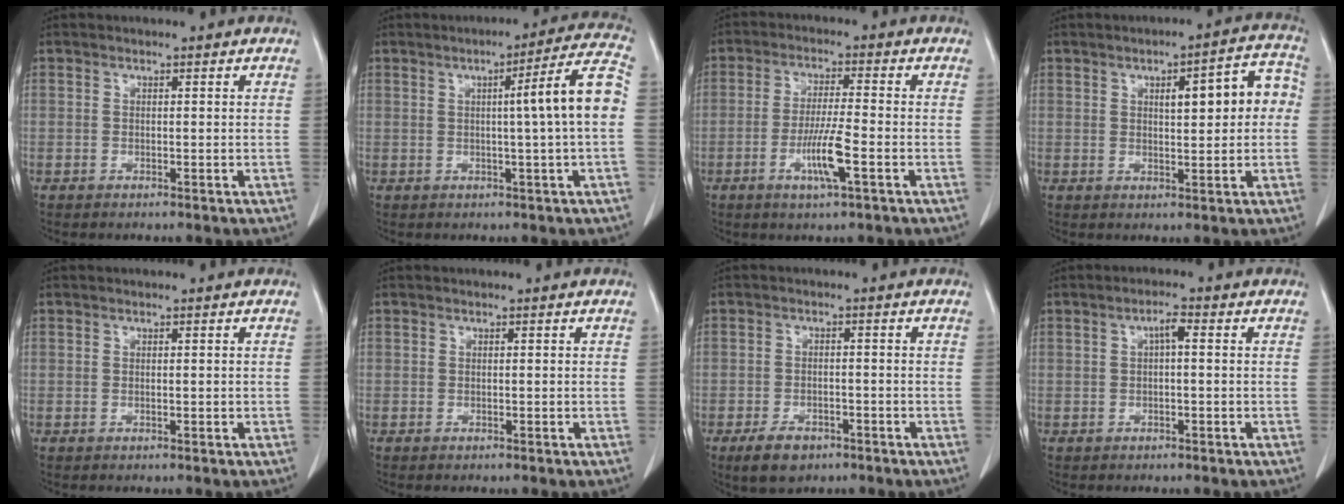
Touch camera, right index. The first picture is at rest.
{"total": 10.2, "force": [0.3, -1.0, 10.2], "torque": [-0.139, 0.014, 0.002]}
{"total": 7.2, "force": [-2.8, 0.4, 6.6], "torque": [-0.126, -0.008, -0.050]}
{"total": 9.5, "force": [1.6, 3.0, 8.9], "torque": [-0.116, 0.033, 0.023]}
{"total": 0.6, "force": [-0.1, 0.3, 0.6], "torque": [-0.016, 0.000, 0.000]}
{"total": 0.6, "force": [-0.2, 0.3, 0.4], "torque": [-0.014, 0.001, -0.002]}
{"total": 5.6, "force": [-3.6, 3.1, 3.0], "torque": [-0.059, -0.002, -0.055]}
{"total": 2.5, "force": [0.4, 0.8, 2.4], "torque": [-0.045, 0.009, 0.008]}